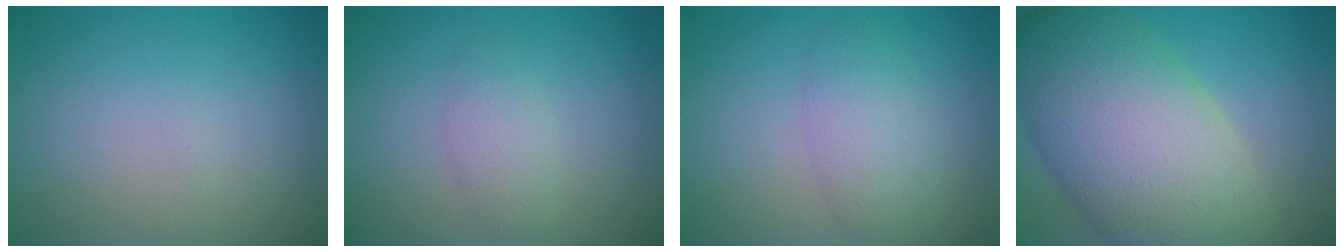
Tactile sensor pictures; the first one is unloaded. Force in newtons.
{"total": 1.9, "press": 1.9, "slide": 0.0}
{"total": 3.5, "press": 3.5, "slide": 0.2}
{"total": 13.8, "press": 13.8, "slide": 0.8}